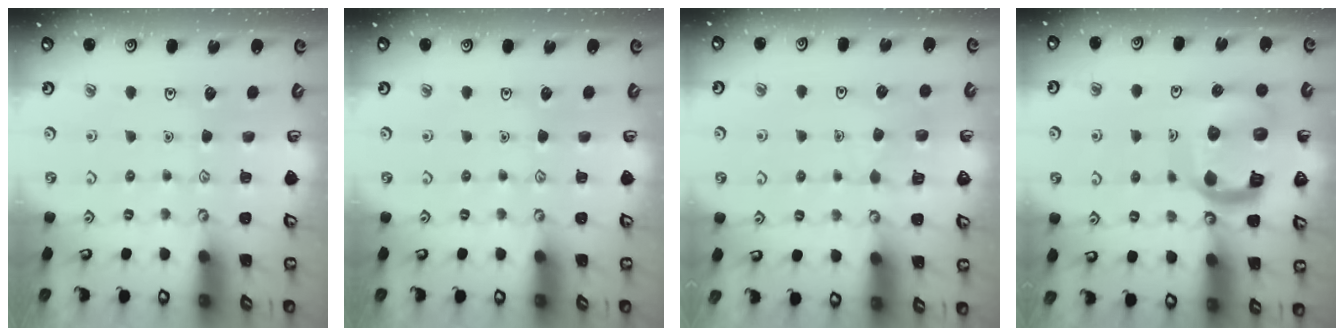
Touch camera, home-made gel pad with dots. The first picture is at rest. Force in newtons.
{"total": 0.0}
{"total": 4.7, "press": 4.7, "slide": 0.3}
{"total": 15.6, "press": 15.4, "slide": 1.9}